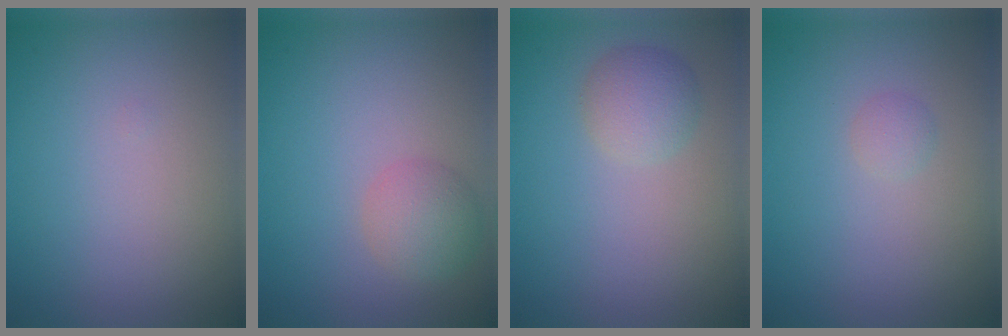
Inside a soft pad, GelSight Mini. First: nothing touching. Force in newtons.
{"total": 2.7, "press": 2.7, "slide": 0.1}
{"total": 2.4, "press": 2.4, "slide": 0.0}
{"total": 0.8, "press": 0.8, "slide": 0.1}